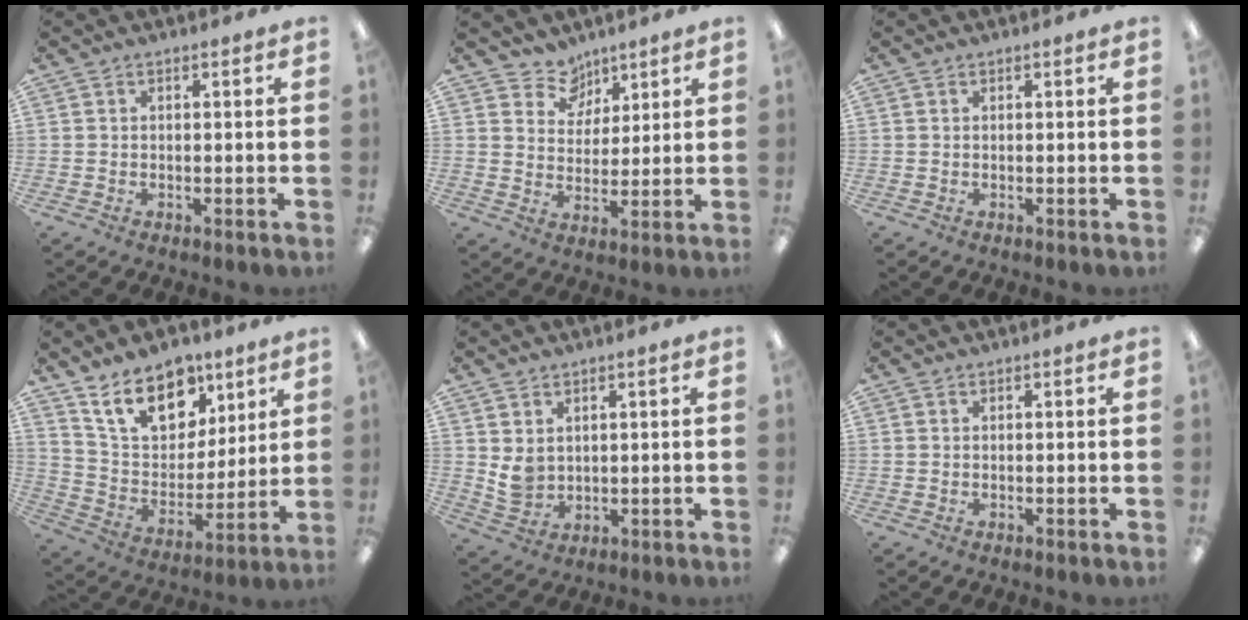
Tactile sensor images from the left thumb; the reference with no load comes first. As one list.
[{"total": 7.5, "force": [5.8, 4.8, -0.1], "torque": [0.001, -0.047, 0.109]}, {"total": 0.0}, {"total": 16.8, "force": [11.2, 9.7, 8.0], "torque": [-0.136, -0.051, 0.206]}, {"total": 4.5, "force": [2.5, 3.4, 1.7], "torque": [-0.032, -0.009, 0.048]}, {"total": 0.0}]